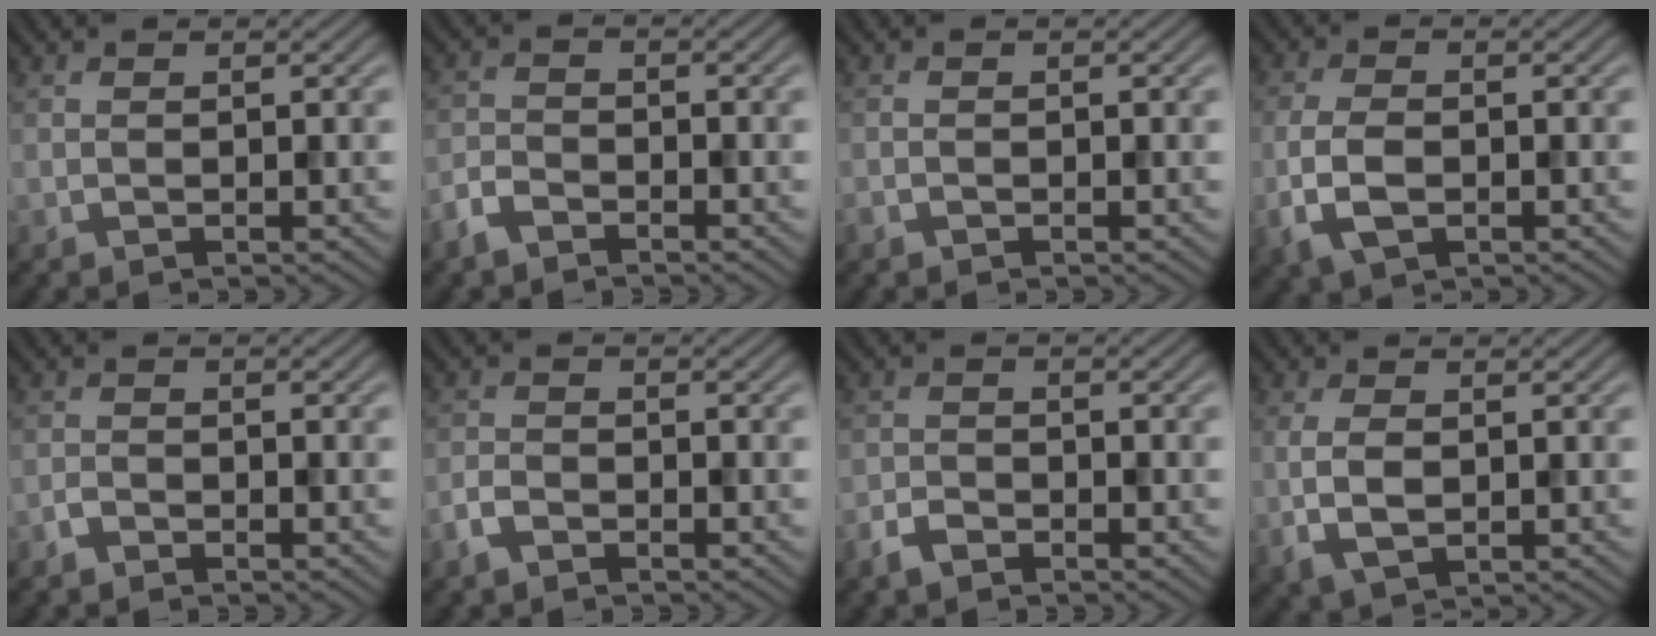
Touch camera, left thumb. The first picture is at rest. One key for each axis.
{"total": 3.0, "fx": -2.5, "fy": 1.2, "fz": 1.3, "tx": -0.030, "ty": -0.004, "tz": -0.063}
{"total": 0.6, "fx": -0.5, "fy": 0.3, "fz": 0.2, "tx": -0.005, "ty": -0.002, "tz": -0.009}
{"total": 5.0, "fx": -1.7, "fy": 2.7, "fz": 3.8, "tx": -0.093, "ty": -0.006, "tz": -0.038}
{"total": 1.3, "fx": -1.2, "fy": 0.5, "fz": 0.4, "tx": -0.008, "ty": 0.001, "tz": -0.028}
{"total": 2.5, "fx": -1.9, "fy": 1.1, "fz": 1.2, "tx": -0.027, "ty": -0.001, "tz": -0.047}
{"total": 2.4, "fx": -1.9, "fy": 1.1, "fz": 1.0, "tx": -0.021, "ty": -0.001, "tz": -0.044}
{"total": 3.8, "fx": -0.3, "fy": 2.0, "fz": 3.2, "tx": -0.080, "ty": -0.007, "tz": -0.004}